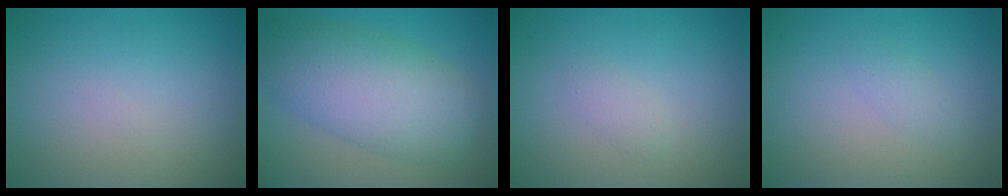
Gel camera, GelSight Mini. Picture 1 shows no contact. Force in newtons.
{"total": 8.4, "press": 8.4, "slide": 0.0}
{"total": 1.0, "press": 1.0, "slide": 0.0}
{"total": 1.0, "press": 1.0, "slide": 0.0}